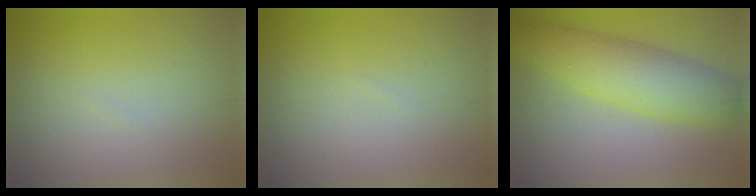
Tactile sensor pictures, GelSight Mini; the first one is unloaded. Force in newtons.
{"total": 0.0}
{"total": 6.5, "press": 6.5, "slide": 0.2}